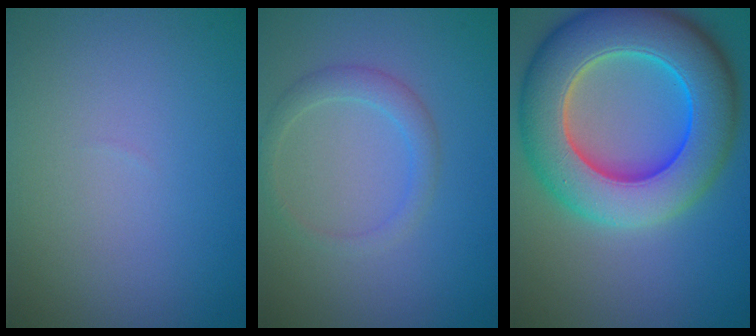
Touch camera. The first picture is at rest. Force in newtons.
{"total": 2.0, "press": 2.0, "slide": 0.1}
{"total": 12.2, "press": 12.2, "slide": 0.4}